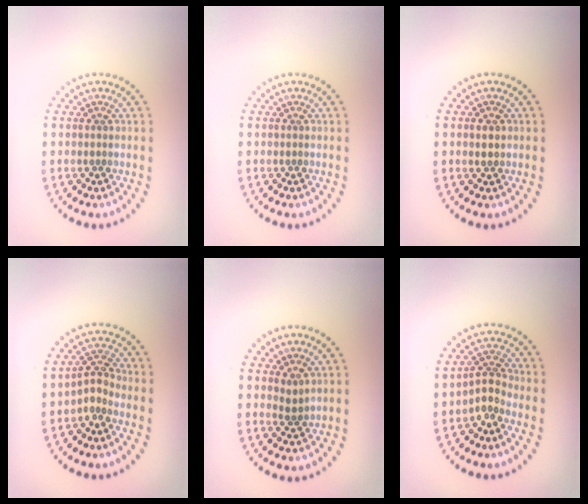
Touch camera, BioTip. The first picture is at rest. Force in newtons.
{"total": 0.0}
{"total": 1.0, "press": 0.9, "slide": 0.1}
{"total": 2.0, "press": 1.5, "slide": 1.4}
{"total": 1.0, "press": 0.8, "slide": 0.5}
{"total": 2.2, "press": 1.5, "slide": 1.6}